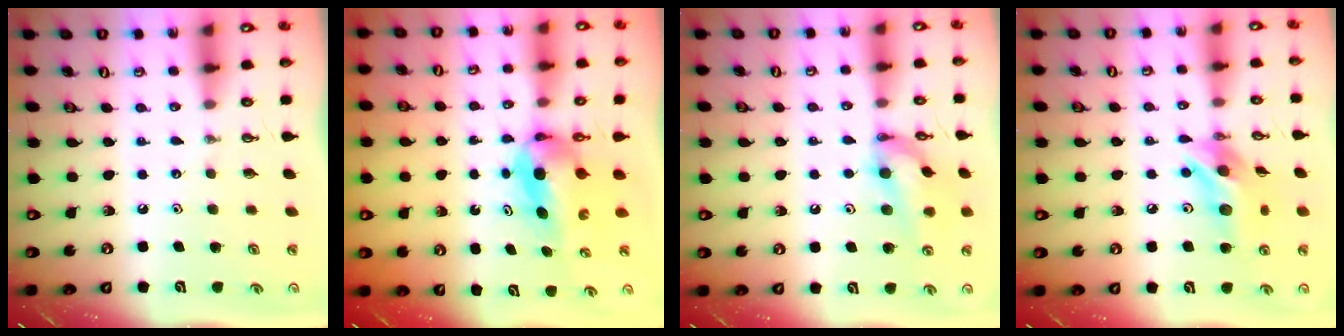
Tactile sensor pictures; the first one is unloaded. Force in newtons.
{"total": 5.7, "press": 5.4, "slide": 2.0}
{"total": 12.8, "press": 12.8, "slide": 0.6}
{"total": 13.1, "press": 13.1, "slide": 0.8}